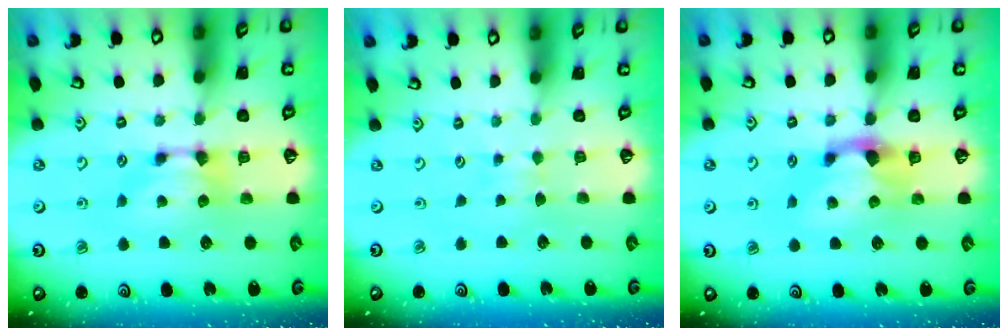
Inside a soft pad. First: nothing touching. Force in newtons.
{"total": 3.1, "press": 3.1, "slide": 0.4}
{"total": 1.9, "press": 1.4, "slide": 1.3}